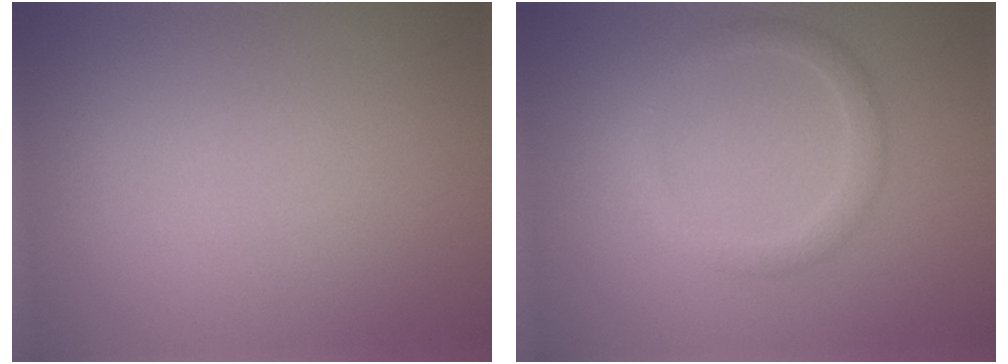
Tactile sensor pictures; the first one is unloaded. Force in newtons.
{"total": 2.0, "press": 2.0, "slide": 0.1}